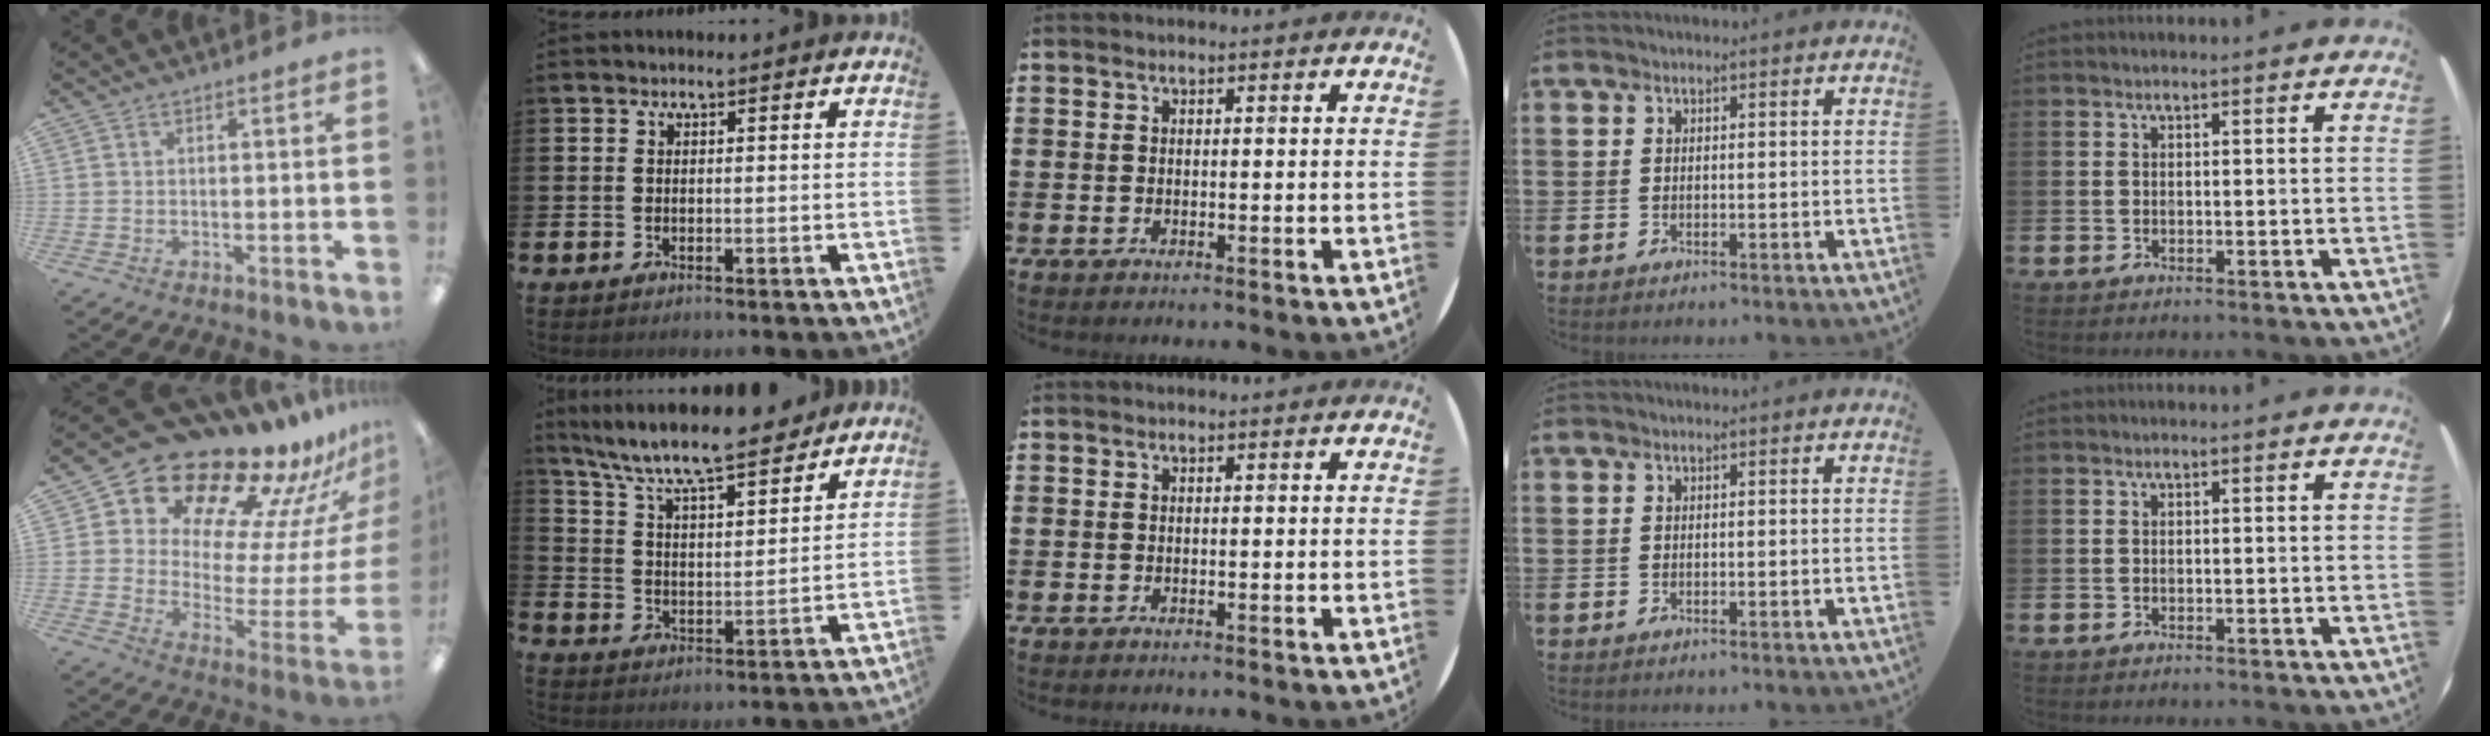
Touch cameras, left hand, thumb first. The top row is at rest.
{"thumb": {"total": 18.0, "force": [16.1, 6.0, 5.2], "torque": [-0.078, -0.150, 0.271]}, "index": {"total": 9.0, "force": [8.3, 1.2, 3.3], "torque": [-0.096, -0.059, 0.142]}}